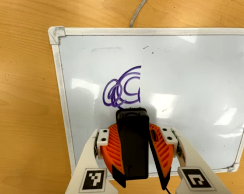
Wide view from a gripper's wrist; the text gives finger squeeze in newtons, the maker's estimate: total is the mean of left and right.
{"total": 11.9, "left": 11.3, "right": 12.5}